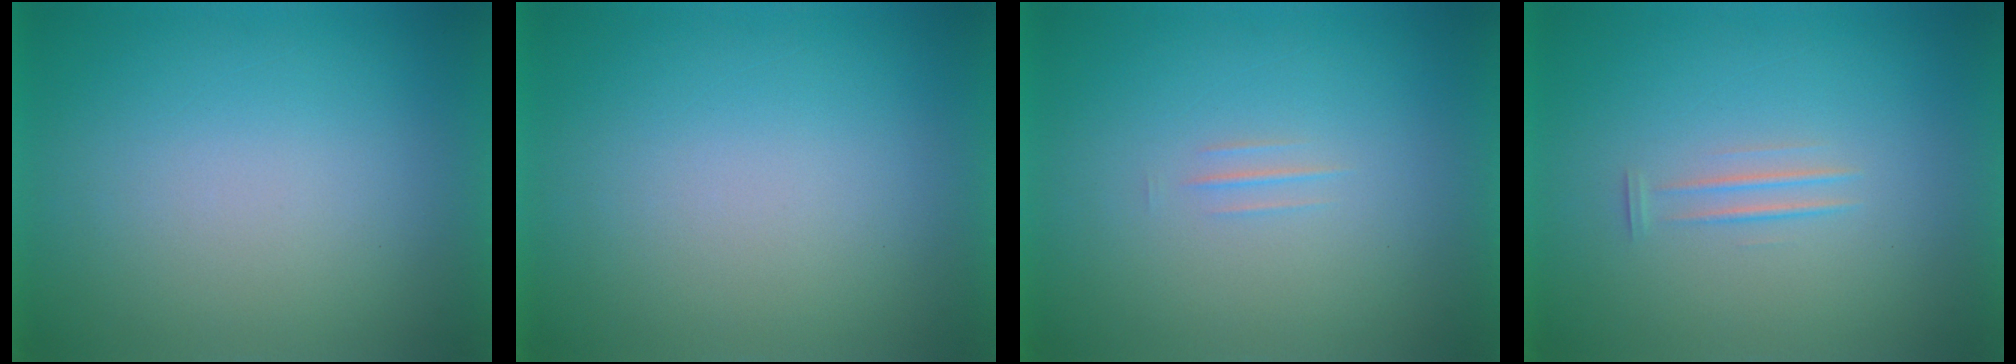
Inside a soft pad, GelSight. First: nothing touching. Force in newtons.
{"total": 1.2}
{"total": 1.3}
{"total": 1.7}